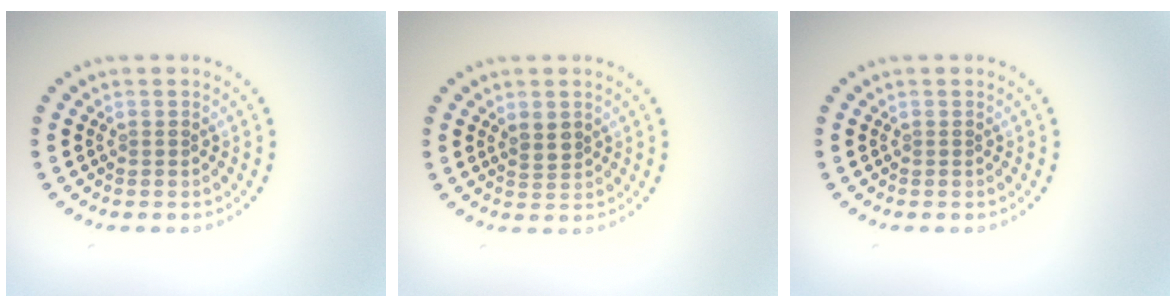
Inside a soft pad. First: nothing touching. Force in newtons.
{"total": 1.5, "press": 1.4, "slide": 0.5}
{"total": 0.0}